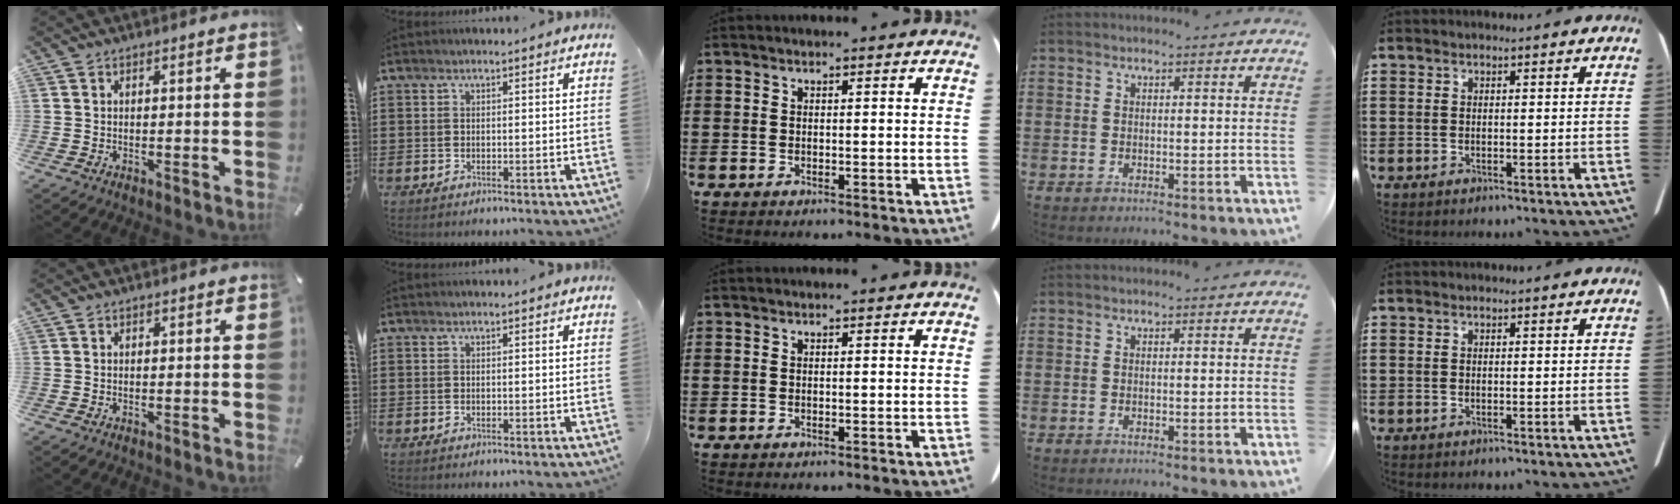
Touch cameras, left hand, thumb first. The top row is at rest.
{}